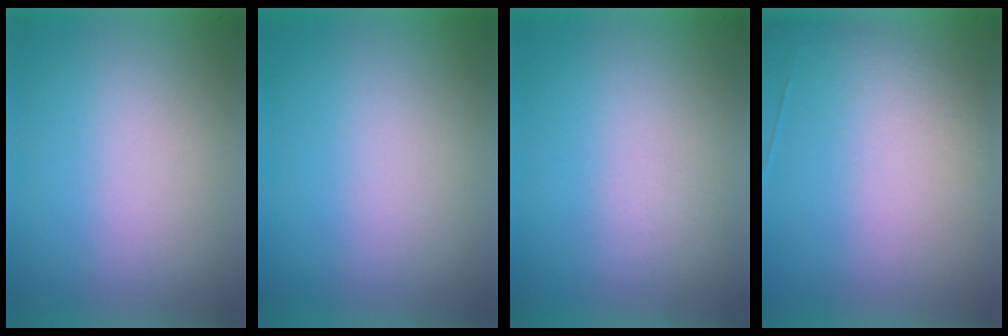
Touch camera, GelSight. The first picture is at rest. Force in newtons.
{"total": 0.0}
{"total": 1.3}
{"total": 2.6}